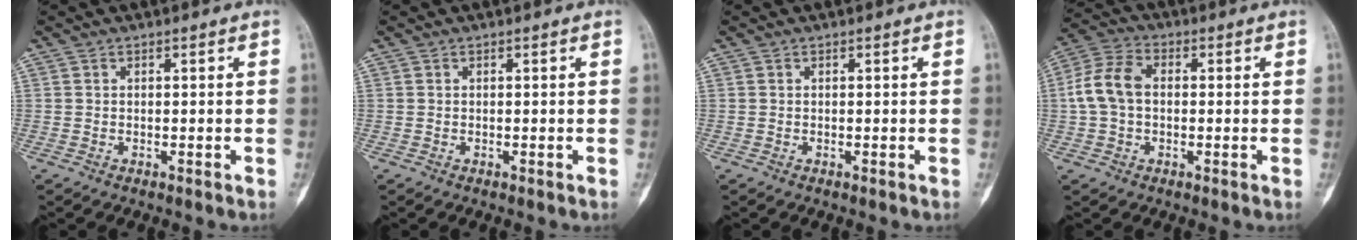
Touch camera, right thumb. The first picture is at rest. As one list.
[{"total": 0.0}, {"total": 0.0}, {"total": 8.2, "force": [0.1, 5.7, 6.0], "torque": [-0.125, 0.026, -0.006]}]